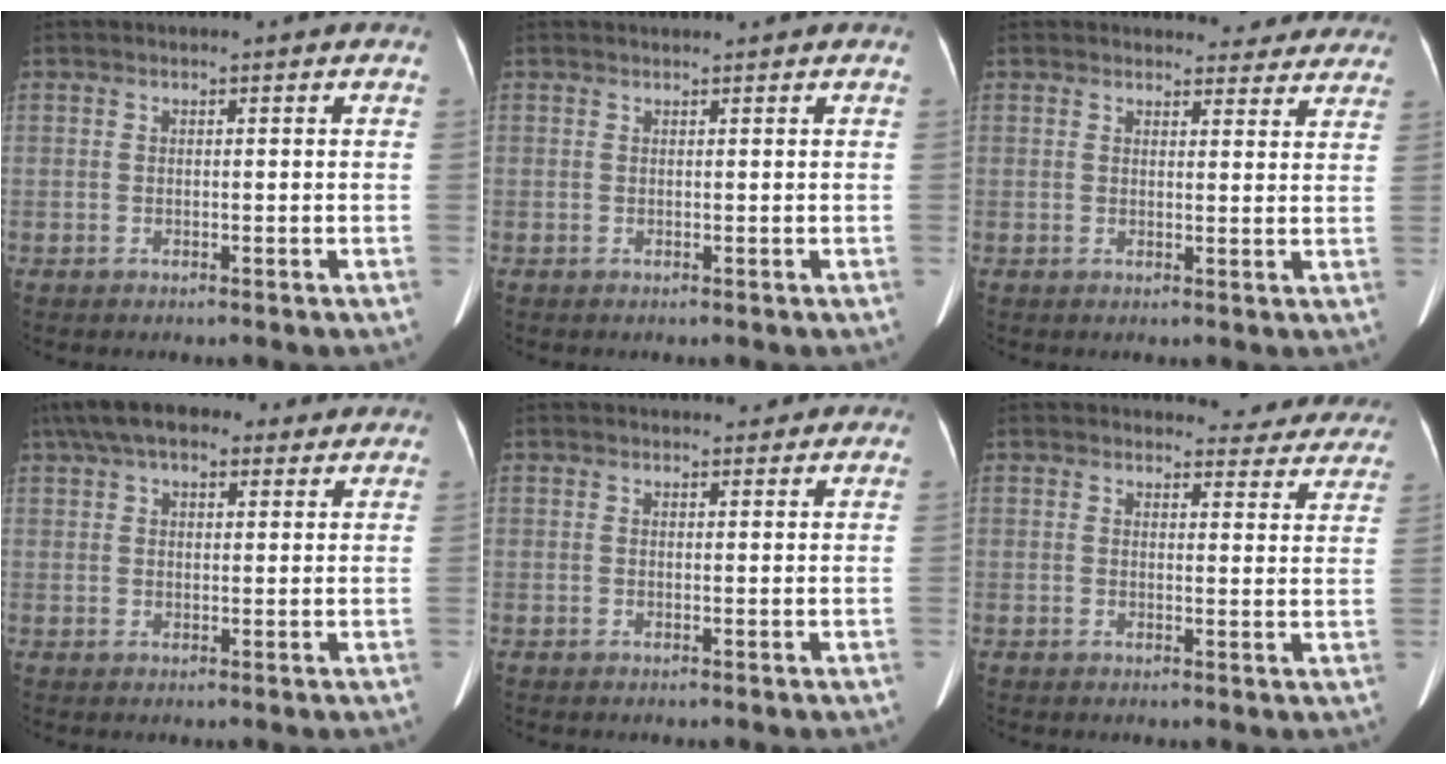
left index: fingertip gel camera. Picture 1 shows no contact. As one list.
[{"total": 1.2, "force": [1.2, 0.0, 0.1], "torque": [-0.006, 0.018, 0.023]}, {"total": 8.6, "force": [8.1, 2.6, 1.1], "torque": [0.021, -0.004, 0.073]}, {"total": 12.2, "force": [8.9, 4.7, 6.9], "torque": [-0.119, 0.060, 0.144]}, {"total": 4.6, "force": [4.0, 1.4, 1.6], "torque": [-0.010, 0.012, 0.048]}, {"total": 10.2, "force": [9.8, 2.8, 0.7], "torque": [0.031, -0.021, 0.084]}]